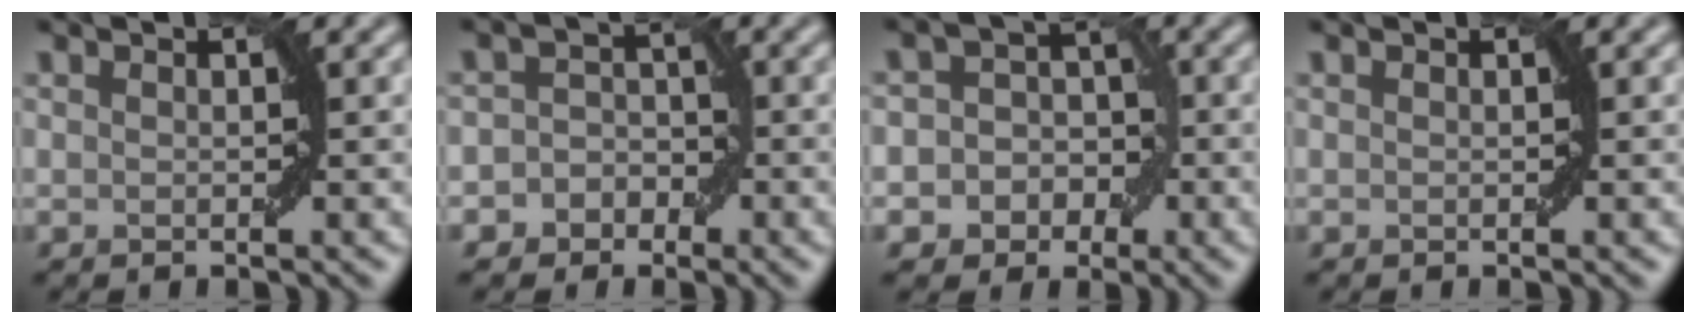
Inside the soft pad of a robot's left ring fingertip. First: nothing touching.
{"total": 3.2, "force": [-1.4, 2.7, 0.7], "torque": [0.023, 0.015, -0.033]}
{"total": 5.7, "force": [-1.6, 5.2, 1.7], "torque": [-0.005, 0.024, -0.049]}
{"total": 0.0}